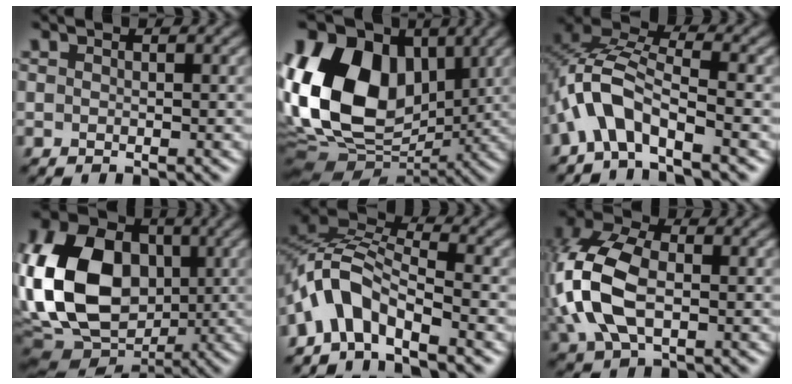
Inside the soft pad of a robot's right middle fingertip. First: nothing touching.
{"total": 15.5, "force": [1.8, 11.3, 10.4], "torque": [-0.212, 0.025, 0.016]}
{"total": 6.4, "force": [-2.9, 2.6, 5.0], "torque": [-0.107, 0.017, -0.066]}
{"total": 14.4, "force": [0.1, 10.7, 9.6], "torque": [-0.208, 0.010, -0.014]}
{"total": 6.2, "force": [-3.9, 2.8, 4.0], "torque": [-0.070, 0.013, -0.087]}
{"total": 9.1, "force": [-0.6, 5.8, 7.0], "torque": [-0.182, 0.008, -0.019]}